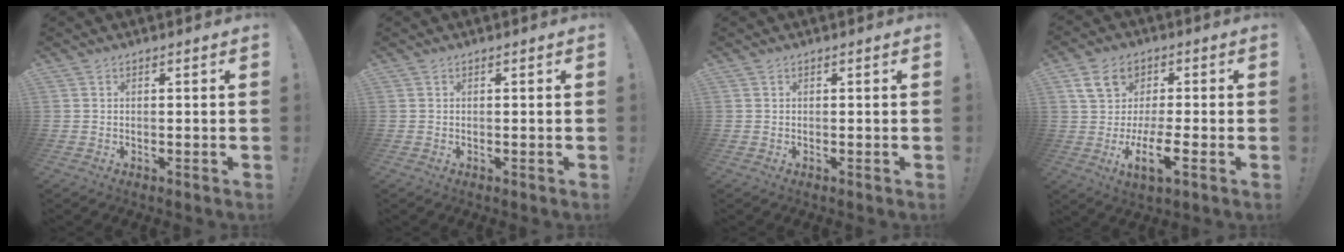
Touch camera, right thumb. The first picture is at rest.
{"total": 0.0}
{"total": 0.0}
{"total": 12.4, "force": [-0.8, 6.7, 10.4], "torque": [-0.176, 0.001, -0.016]}